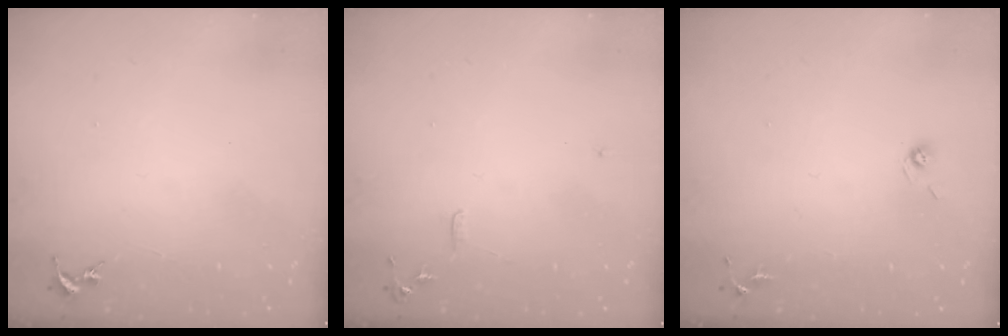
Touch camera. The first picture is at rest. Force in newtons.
{"total": 6.0, "press": 6.0, "slide": 0.7}
{"total": 3.9, "press": 3.5, "slide": 1.7}